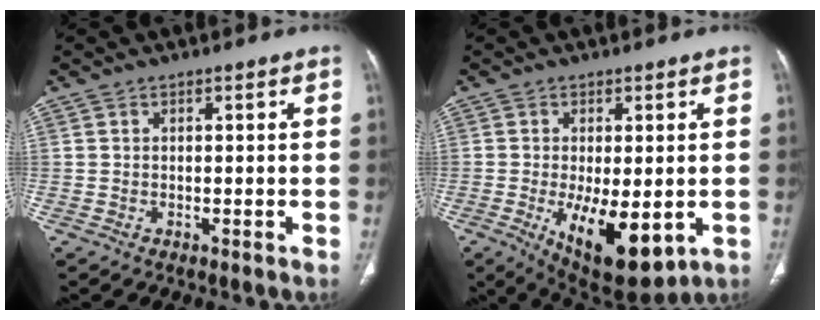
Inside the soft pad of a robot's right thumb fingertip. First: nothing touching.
{"total": 13.1, "force": [-3.2, 5.7, 11.3], "torque": [-0.168, -0.022, -0.028]}